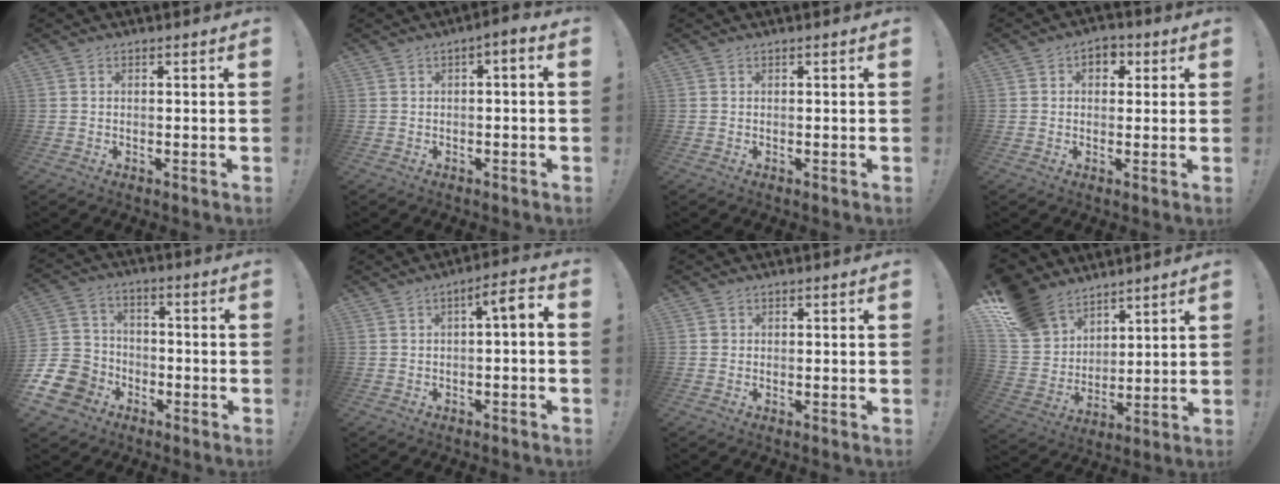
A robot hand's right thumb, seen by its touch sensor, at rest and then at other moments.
{"total": 2.8, "force": [-1.2, 0.7, 2.4], "torque": [-0.033, 0.008, -0.024]}
{"total": 0.0}
{"total": 4.7, "force": [1.4, 3.5, 2.7], "torque": [-0.026, 0.001, 0.021]}
{"total": 13.4, "force": [-6.1, 10.9, 4.7], "torque": [-0.082, 0.044, -0.109]}
{"total": 5.0, "force": [-0.5, 1.1, 4.9], "torque": [-0.065, -0.001, -0.015]}
{"total": 0.9, "force": [0.2, 0.9, 0.2], "torque": [0.000, 0.002, 0.004]}
{"total": 14.8, "force": [10.4, 9.8, 4.2], "torque": [-0.082, -0.068, 0.205]}